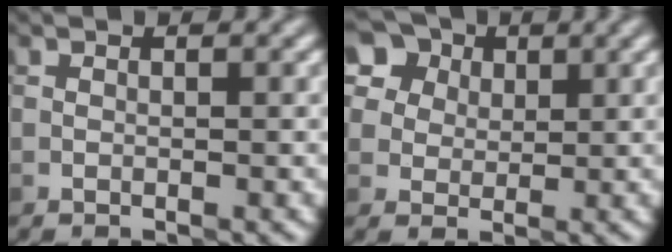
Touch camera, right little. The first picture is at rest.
{"total": 11.2, "force": [6.0, 8.3, 4.6], "torque": [-0.129, 0.029, 0.101]}